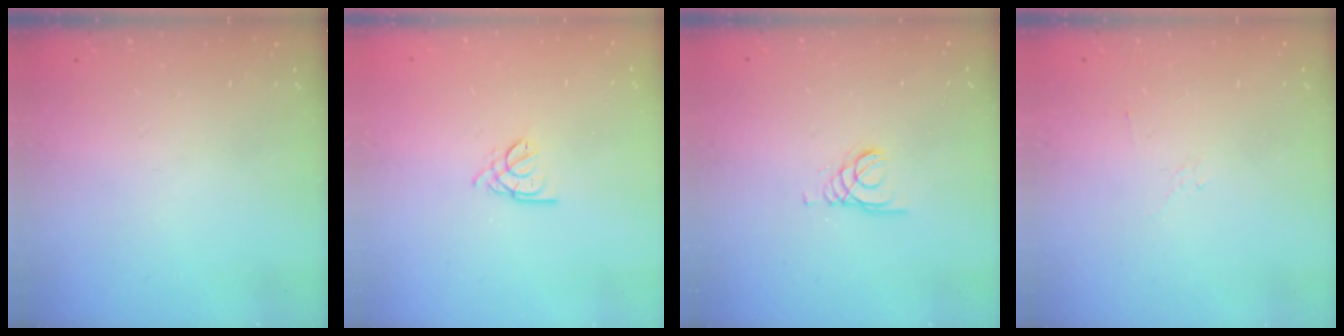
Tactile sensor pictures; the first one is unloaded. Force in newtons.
{"total": 2.3, "press": 2.3, "slide": 0.5}
{"total": 1.6, "press": 1.6, "slide": 0.0}
{"total": 3.1, "press": 3.0, "slide": 0.8}